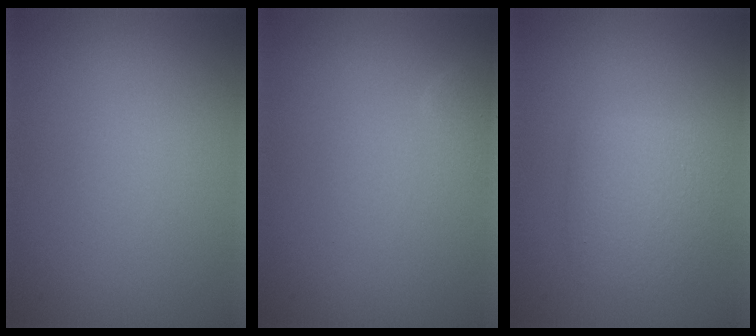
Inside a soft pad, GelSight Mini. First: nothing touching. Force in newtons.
{"total": 1.2, "press": 1.2, "slide": 0.0}
{"total": 2.9, "press": 2.9, "slide": 0.1}